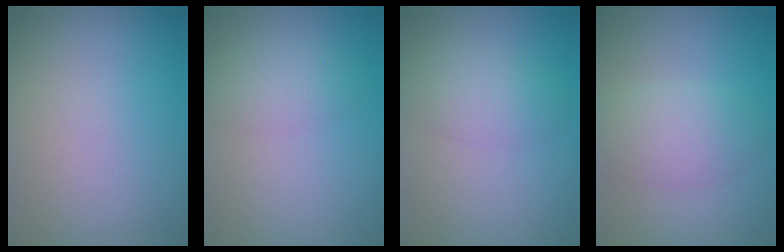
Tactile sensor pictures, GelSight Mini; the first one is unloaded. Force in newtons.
{"total": 2.2, "press": 2.1, "slide": 0.2}
{"total": 2.8, "press": 2.8, "slide": 0.1}
{"total": 3.5, "press": 3.5, "slide": 0.3}